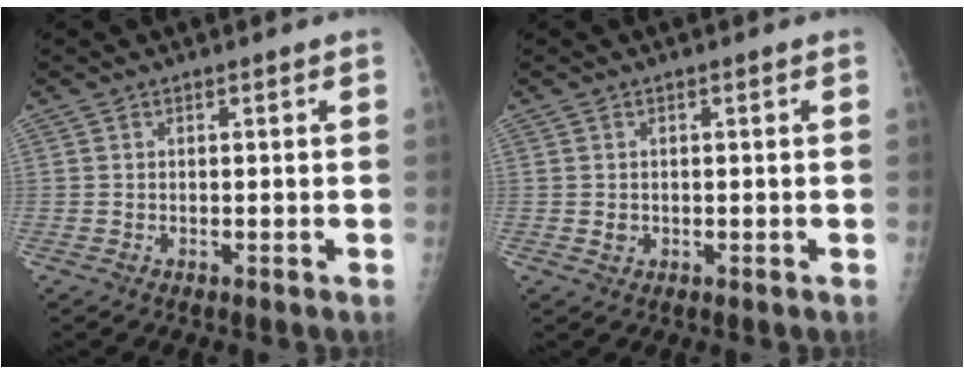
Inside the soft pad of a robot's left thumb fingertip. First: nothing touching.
{"total": 1.6, "force": [-0.1, 1.5, 0.7], "torque": [-0.004, 0.002, 0.001]}